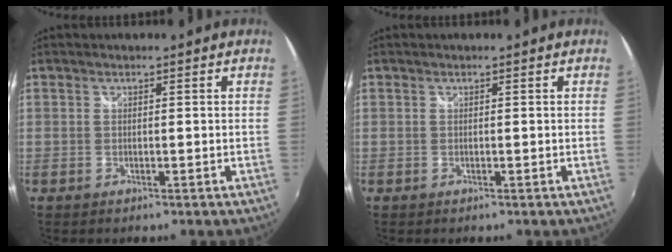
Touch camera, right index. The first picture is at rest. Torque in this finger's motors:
{"motor_torque": [-0.01, 0.01, 0.00, 0.00]}